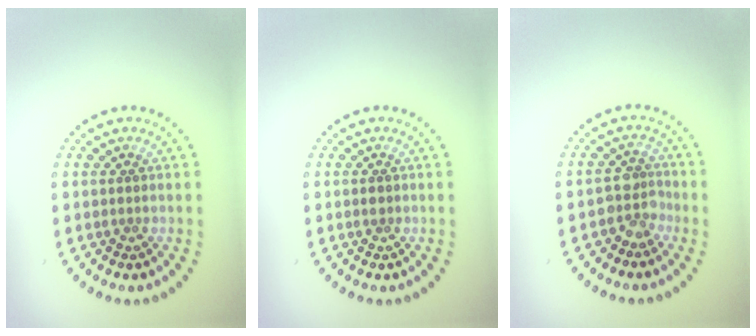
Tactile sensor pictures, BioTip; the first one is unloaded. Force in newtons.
{"total": 0.7, "press": 0.7, "slide": 0.1}
{"total": 2.5, "press": 2.0, "slide": 1.5}